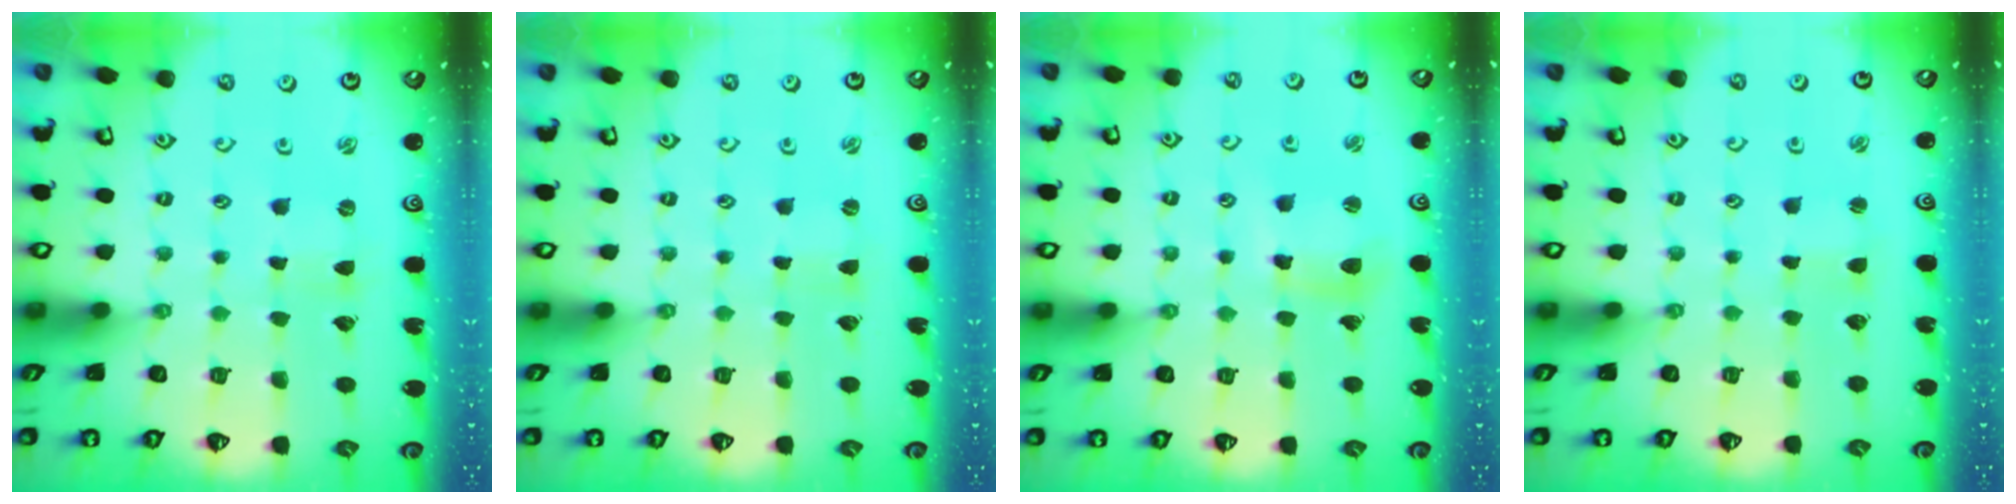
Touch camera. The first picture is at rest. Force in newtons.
{"total": 0.0}
{"total": 8.1, "press": 8.0, "slide": 1.4}
{"total": 1.4, "press": 1.4, "slide": 0.2}